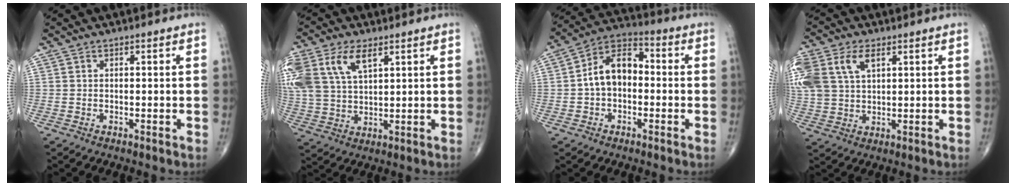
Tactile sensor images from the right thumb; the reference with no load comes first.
{"total": 15.6, "force": [6.8, 8.8, 10.9], "torque": [-0.259, 0.004, 0.136]}
{"total": 10.3, "force": [-0.5, 6.9, 7.6], "torque": [-0.115, 0.036, -0.025]}
{"total": 16.7, "force": [6.2, 10.8, 11.1], "torque": [-0.287, 0.022, 0.123]}